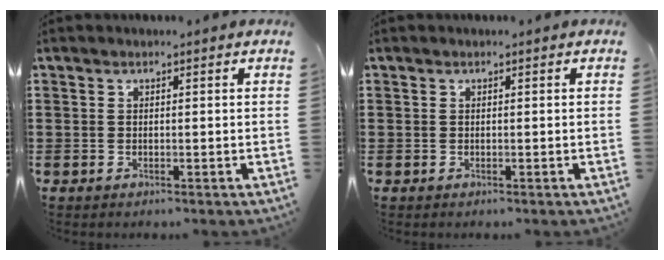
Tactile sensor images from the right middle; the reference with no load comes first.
{"total": 0.0}